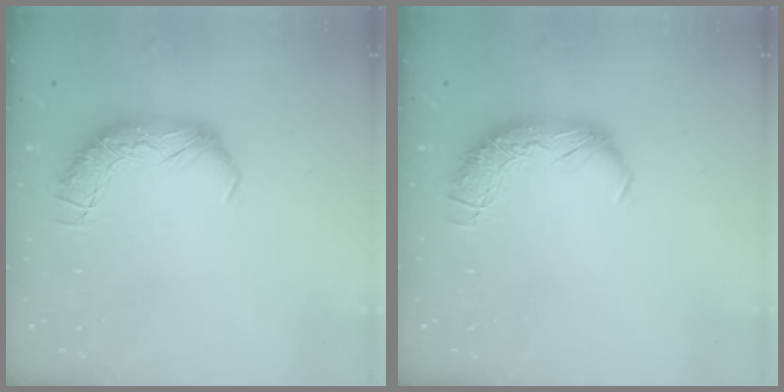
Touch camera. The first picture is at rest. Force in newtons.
{"total": 0.0}